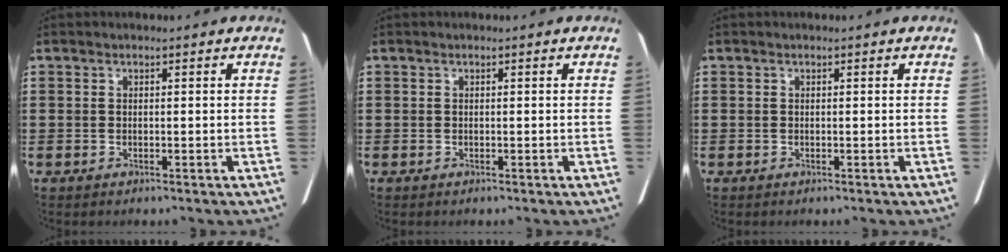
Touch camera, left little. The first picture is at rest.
{"total": 0.0}
{"total": 0.0}